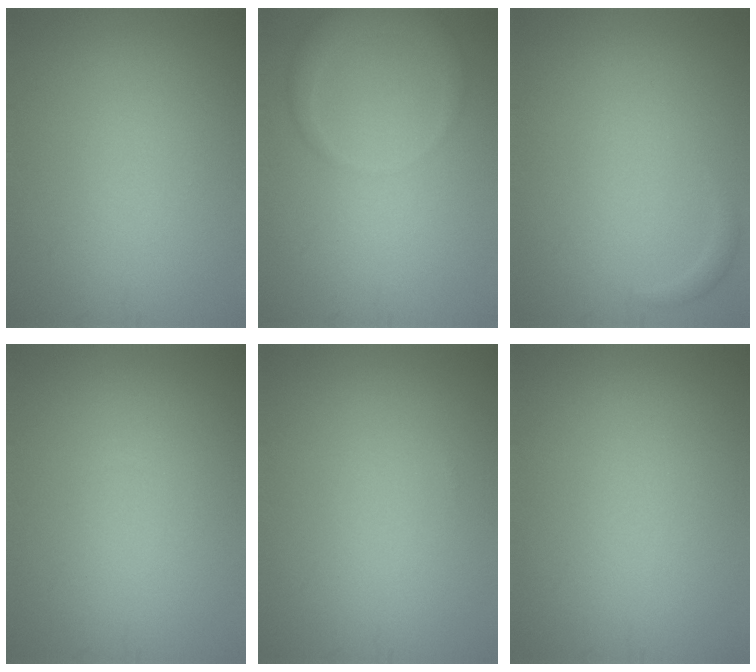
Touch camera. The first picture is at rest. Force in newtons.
{"total": 2.7, "press": 2.6, "slide": 0.3}
{"total": 0.7, "press": 0.7, "slide": 0.1}
{"total": 0.0}
{"total": 0.0}
{"total": 0.0}